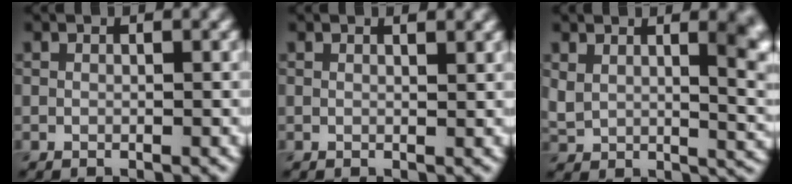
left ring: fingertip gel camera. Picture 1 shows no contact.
{"total": 1.1, "force": [0.8, 0.3, 0.7], "torque": [-0.008, 0.004, 0.012]}
{"total": 6.5, "force": [2.8, 3.1, 5.0], "torque": [-0.076, -0.012, 0.061]}